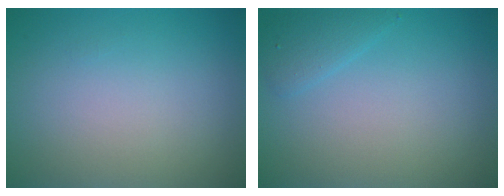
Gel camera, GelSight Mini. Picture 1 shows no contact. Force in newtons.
{"total": 1.4, "press": 1.4, "slide": 0.1}